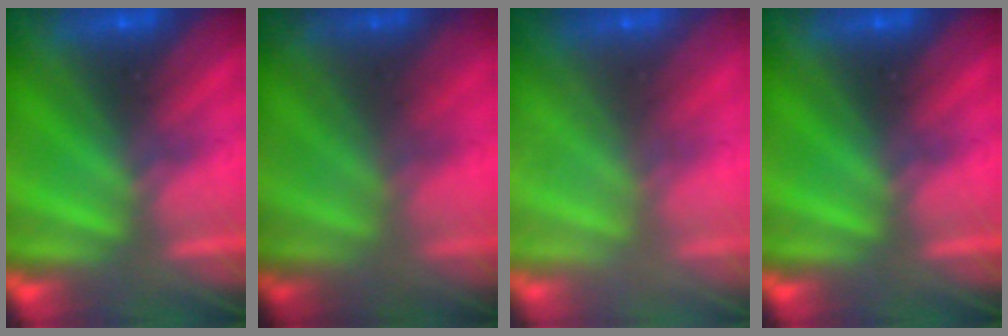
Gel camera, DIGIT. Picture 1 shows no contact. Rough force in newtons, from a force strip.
{"total": 1.8}
{"total": 9.6}
{"total": 0.0}